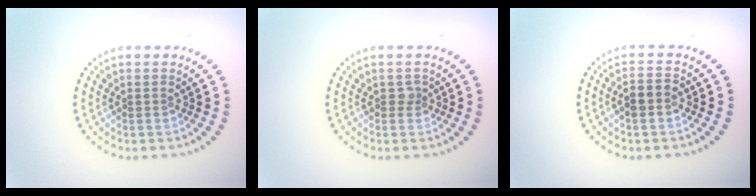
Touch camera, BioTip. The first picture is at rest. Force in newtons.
{"total": 0.7, "press": 0.6, "slide": 0.3}
{"total": 1.9, "press": 1.8, "slide": 0.6}